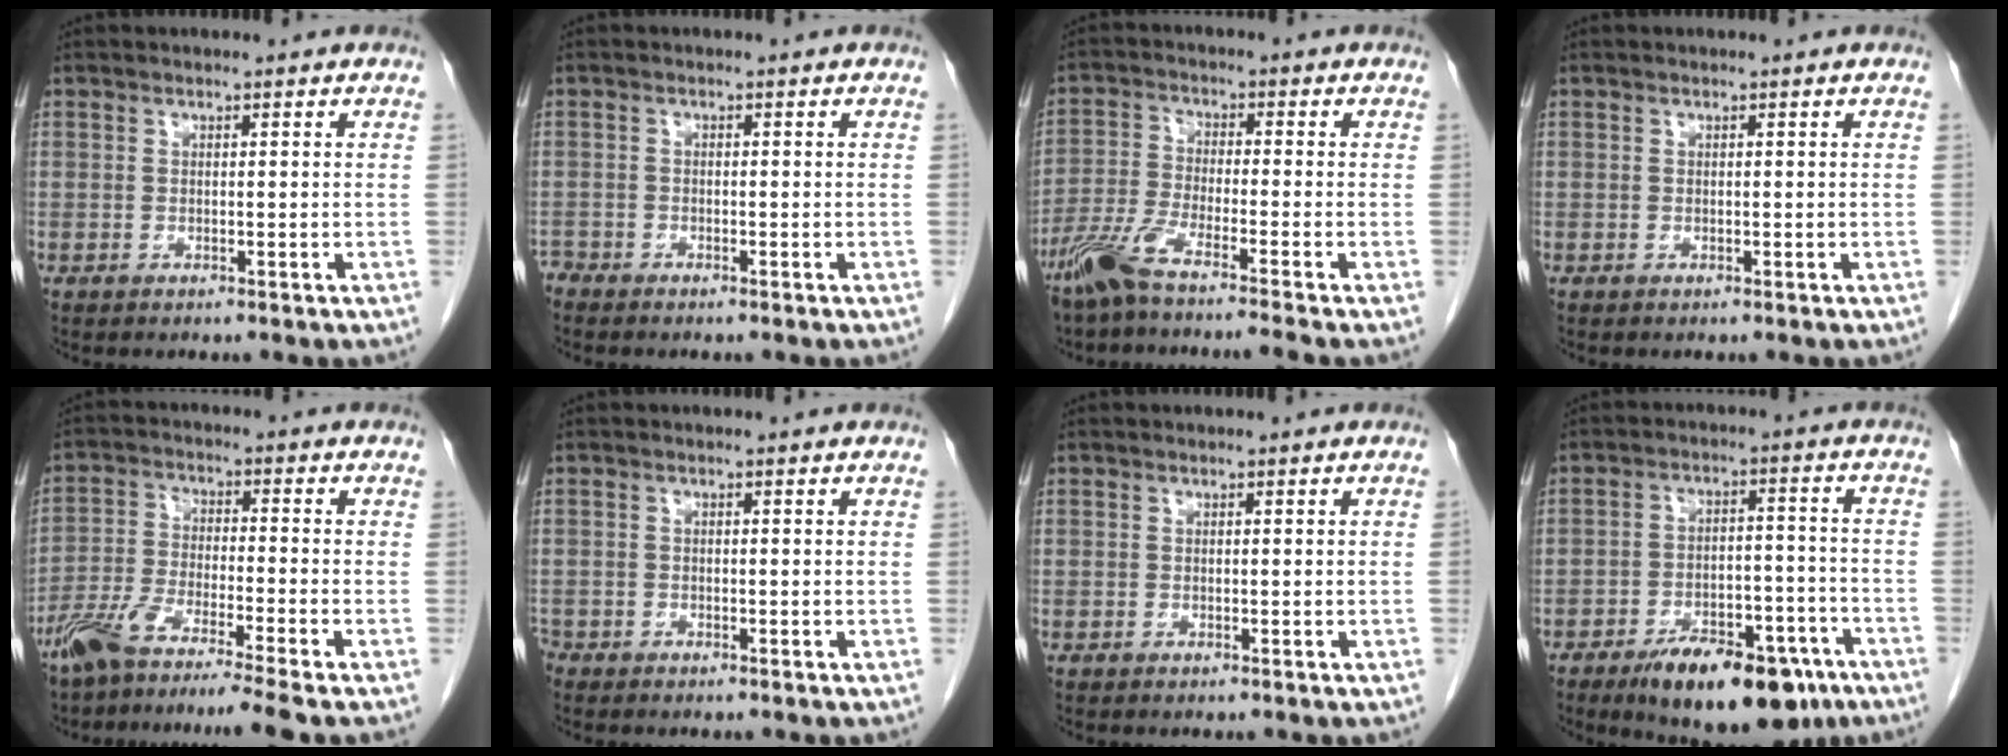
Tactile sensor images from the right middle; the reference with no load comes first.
{"total": 1.6, "force": [-1.5, 0.4, -0.1], "torque": [0.001, -0.002, -0.029]}
{"total": 7.6, "force": [-6.0, -0.9, 4.6], "torque": [-0.092, -0.024, -0.117]}
{"total": 0.0}
{"total": 9.8, "force": [-8.0, -1.2, 5.6], "torque": [-0.098, -0.028, -0.142]}
{"total": 1.8, "force": [-1.5, 1.0, 0.3], "torque": [-0.012, 0.000, -0.029]}
{"total": 0.0}
{"total": 15.0, "force": [-10.1, 5.9, 9.5], "torque": [-0.117, 0.012, -0.150]}